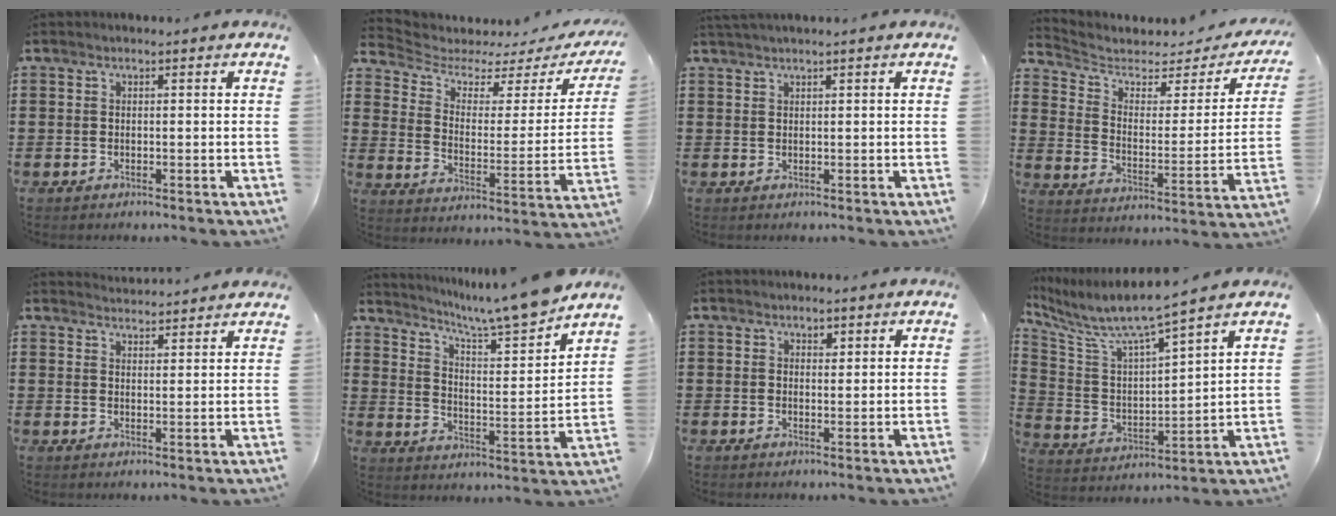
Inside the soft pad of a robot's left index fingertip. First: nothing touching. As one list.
[{"total": 3.5, "force": [2.6, 1.6, 1.6], "torque": [-0.055, -0.020, 0.038]}, {"total": 1.1, "force": [0.9, -0.2, 0.5], "torque": [-0.011, 0.000, 0.017]}, {"total": 3.9, "force": [2.8, 2.1, 1.6], "torque": [-0.054, -0.017, 0.044]}, {"total": 2.6, "force": [2.6, -0.1, -0.2], "torque": [-0.003, -0.011, 0.049]}, {"total": 9.0, "force": [8.2, -1.0, 3.5], "torque": [-0.086, -0.066, 0.132]}, {"total": 1.3, "force": [0.9, 0.8, 0.6], "torque": [-0.006, 0.001, 0.015]}, {"total": 6.2, "force": [5.5, 0.1, 2.9], "torque": [-0.086, -0.044, 0.086]}]